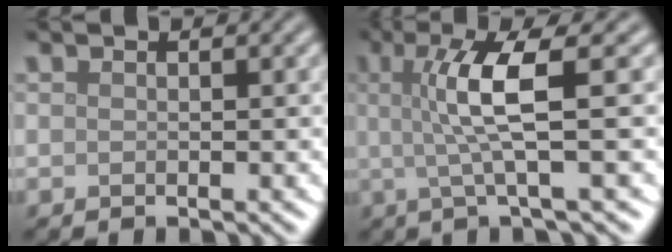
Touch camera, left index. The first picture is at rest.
{"total": 5.5, "force": [0.7, 0.9, 5.4], "torque": [-0.100, 0.003, 0.013]}